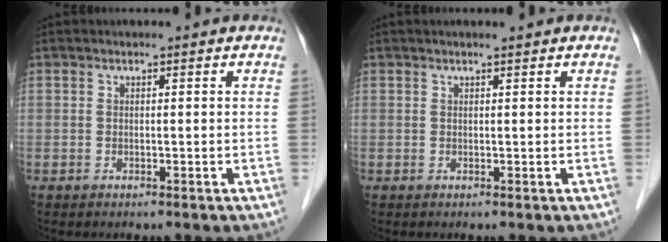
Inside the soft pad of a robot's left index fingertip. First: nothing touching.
{"total": 0.9, "force": [0.7, 0.0, 0.5], "torque": [-0.007, 0.006, 0.012]}